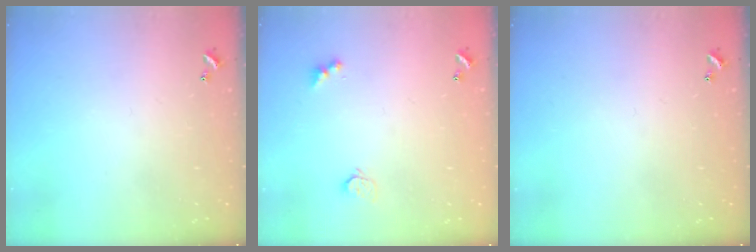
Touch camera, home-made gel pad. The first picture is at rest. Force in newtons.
{"total": 3.4, "press": 3.4, "slide": 0.6}
{"total": 0.0}